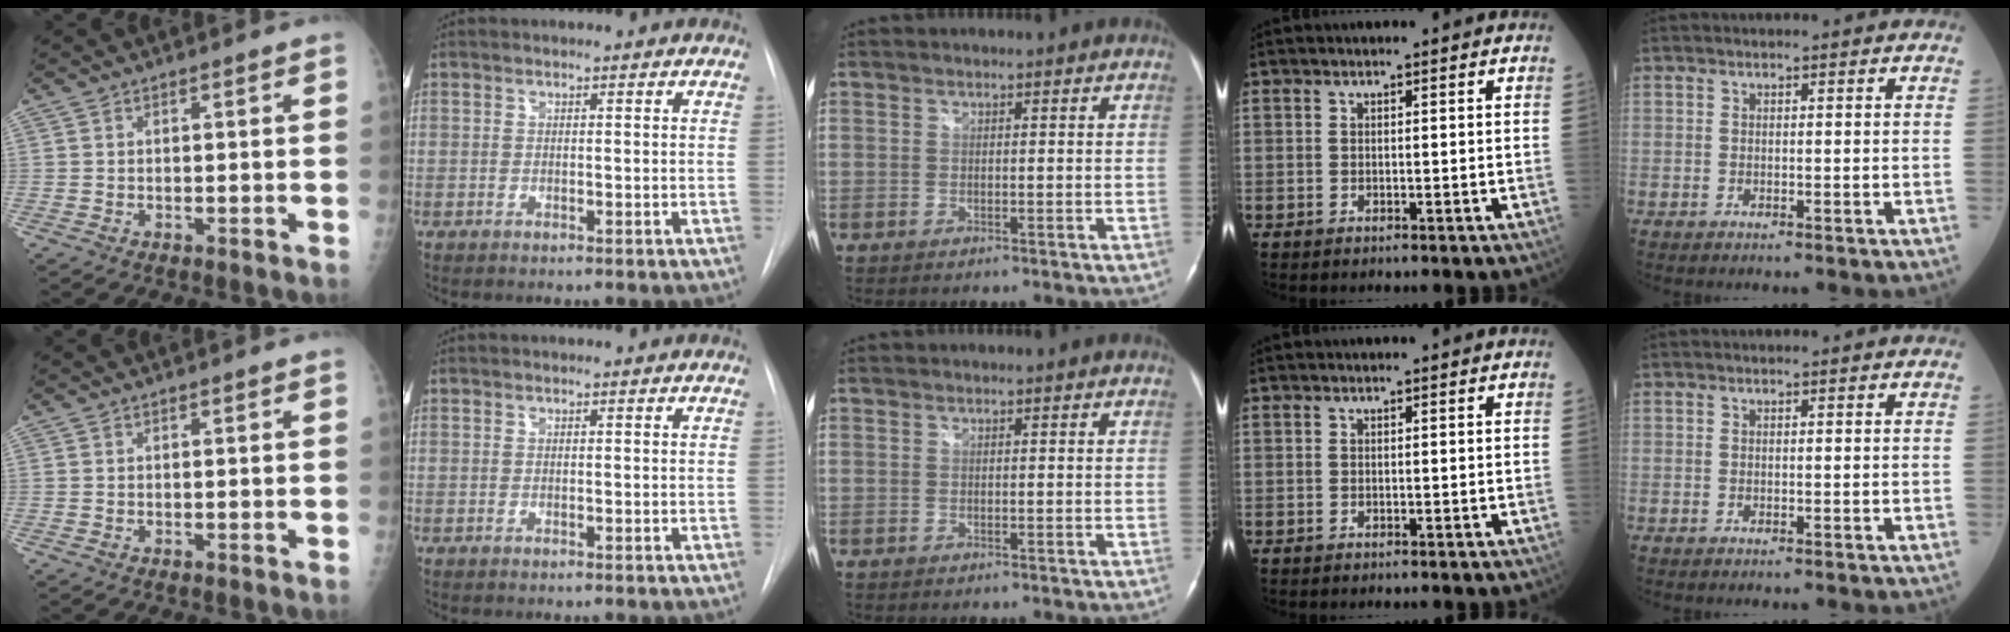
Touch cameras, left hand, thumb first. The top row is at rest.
{}